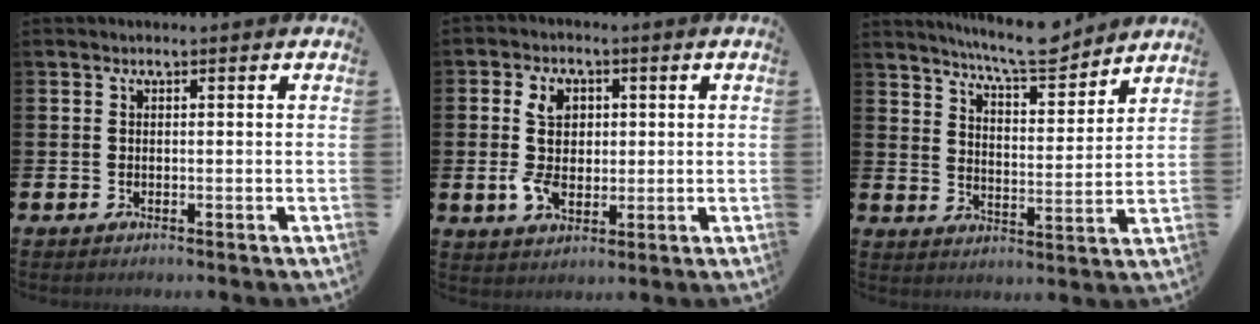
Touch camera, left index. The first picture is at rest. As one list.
[{"total": 6.6, "force": [0.9, 4.5, 4.7], "torque": [-0.101, 0.007, 0.009]}, {"total": 8.0, "force": [7.7, 0.4, 2.2], "torque": [-0.056, -0.048, 0.136]}]